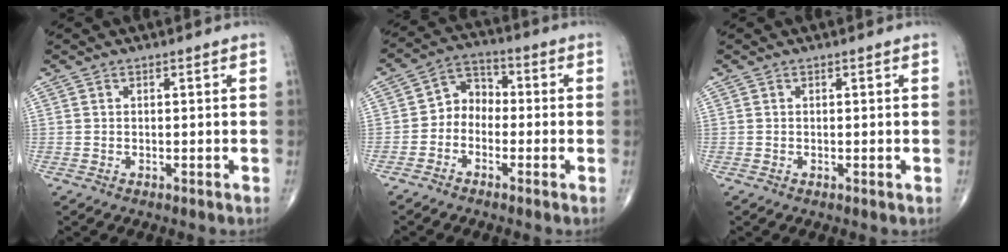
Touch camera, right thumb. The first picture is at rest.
{"total": 5.8, "force": [-1.6, 4.7, 3.1], "torque": [-0.021, 0.030, -0.047]}
{"total": 0.0}